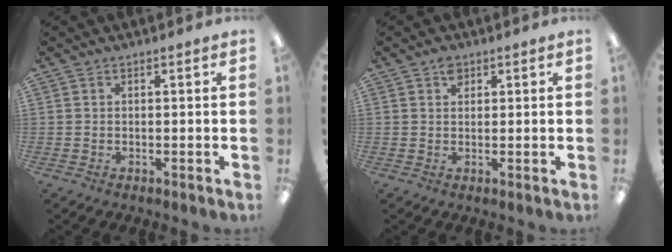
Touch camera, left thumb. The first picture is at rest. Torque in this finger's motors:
{"motor_torque": [0.26, 0.15, 0.71, -0.26, 0.00]}